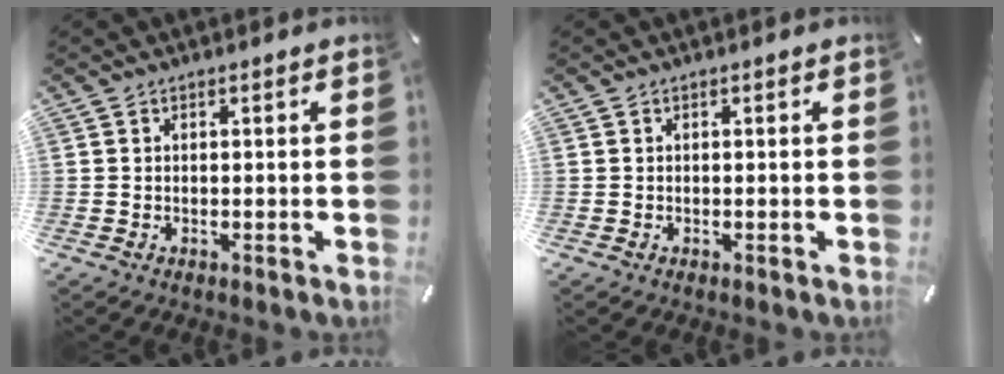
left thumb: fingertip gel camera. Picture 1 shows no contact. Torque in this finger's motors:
{"motor_torque": [-0.06, -0.12, 0.17, -0.07, 0.00]}